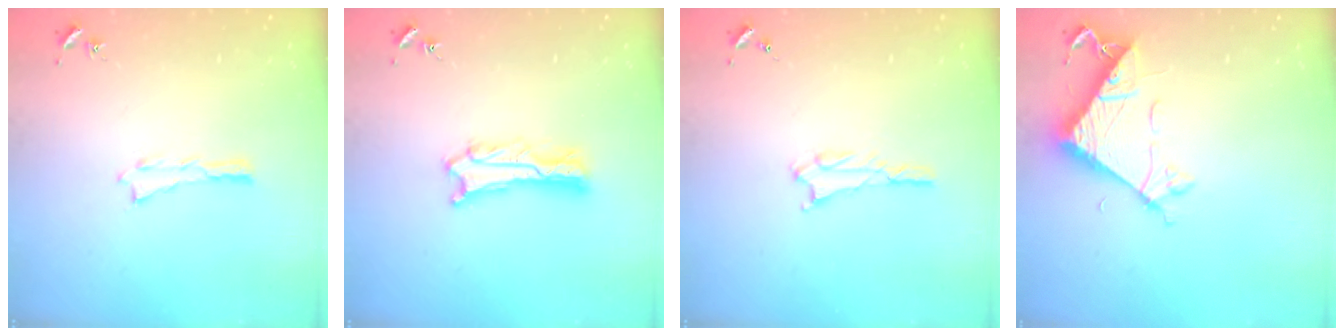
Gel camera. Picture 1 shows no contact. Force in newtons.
{"total": 2.2, "press": 2.2, "slide": 0.2}
{"total": 1.8, "press": 1.8, "slide": 0.2}
{"total": 8.3, "press": 8.3, "slide": 0.8}